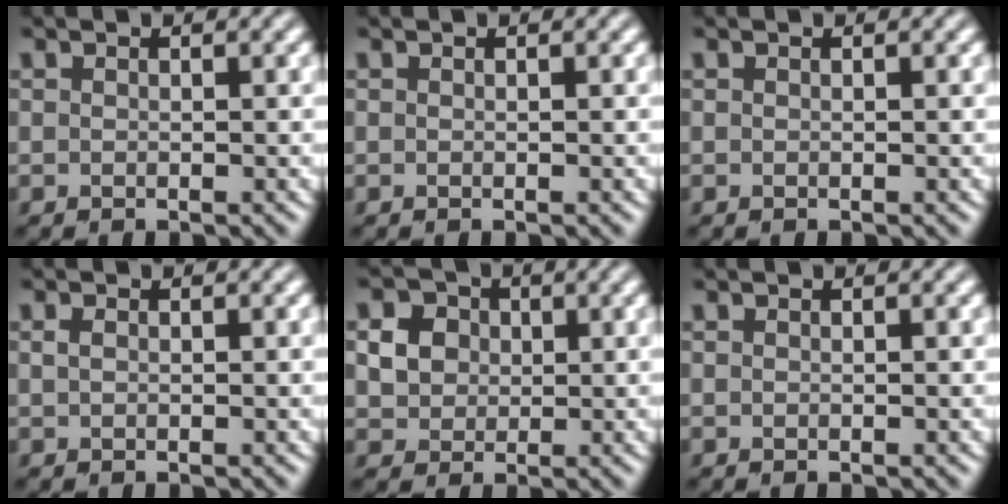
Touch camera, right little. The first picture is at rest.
{"total": 0.0}
{"total": 0.0}
{"total": 0.6, "force": [0.1, 0.4, 0.4], "torque": [-0.010, 0.000, 0.003]}
{"total": 2.9, "force": [0.5, 2.6, 1.2], "torque": [-0.017, 0.000, 0.015]}
{"total": 0.0}